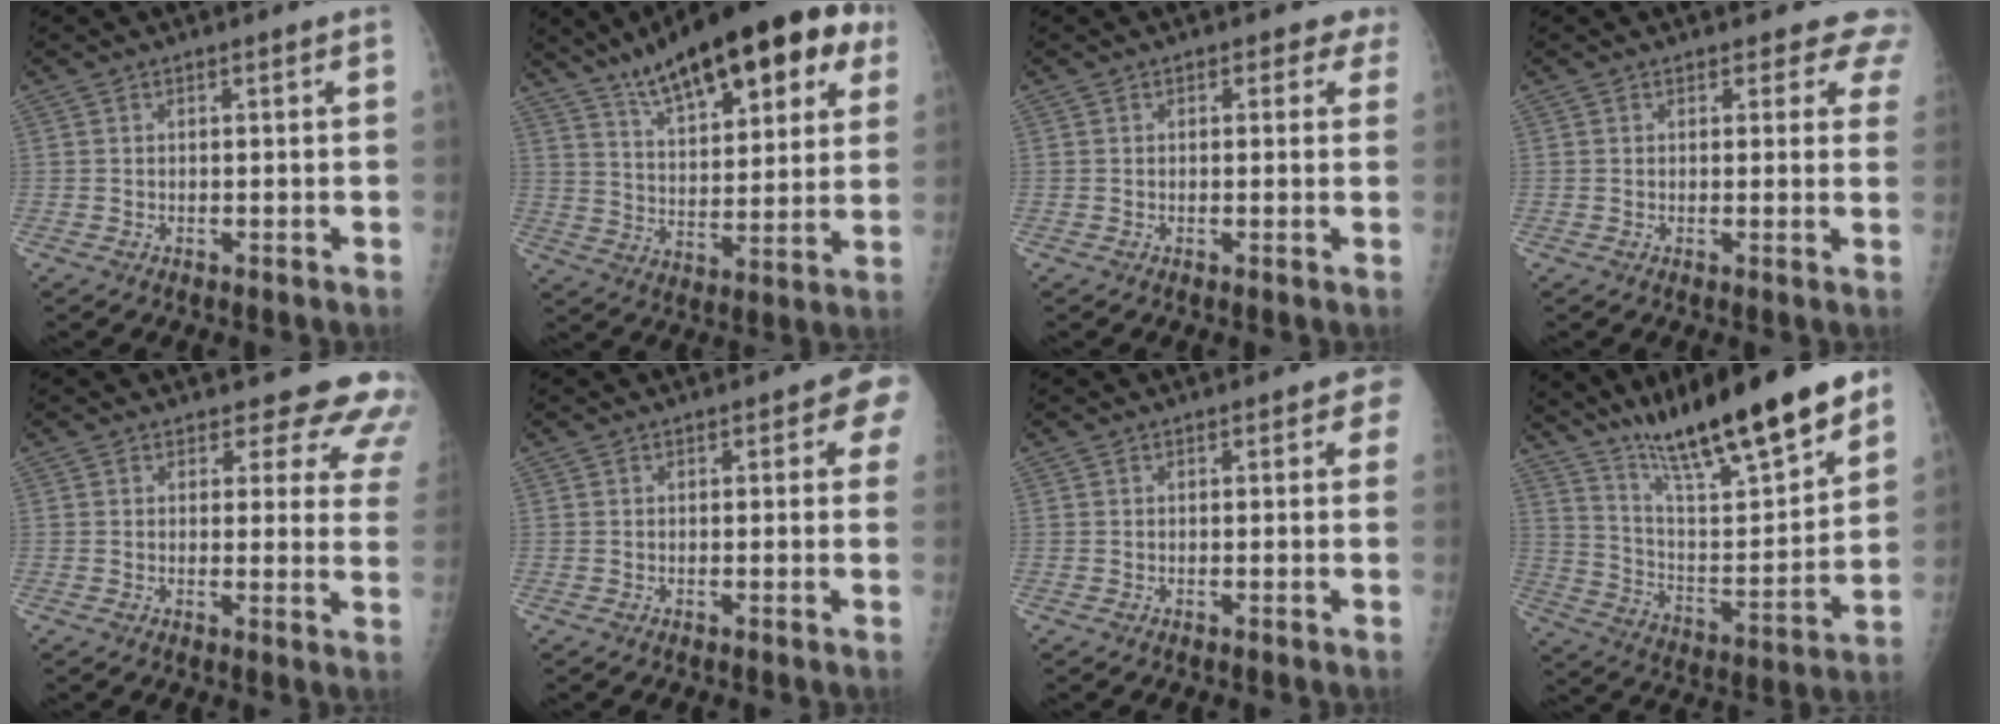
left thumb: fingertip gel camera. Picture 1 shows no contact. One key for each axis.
{"total": 23.0, "fx": 13.0, "fy": 8.2, "fz": 17.1, "tx": -0.224, "ty": -0.024, "tz": 0.201}
{"total": 2.5, "fx": 1.5, "fy": 1.8, "fz": 0.9, "tx": 0.021, "ty": -0.003, "tz": 0.007}
{"total": 5.1, "fx": 4.4, "fy": 2.5, "fz": 0.4, "tx": 0.042, "ty": -0.019, "tz": 0.026}
{"total": 11.4, "fx": 10.2, "fy": 4.6, "fz": 2.3, "tx": 0.030, "ty": -0.065, "tz": 0.086}
{"total": 3.6, "fx": 1.1, "fy": 1.9, "fz": 2.9, "tx": -0.002, "ty": 0.002, "tz": 0.003}
{"total": 1.7, "fx": 0.6, "fy": 1.1, "fz": 1.3, "tx": 0.010, "ty": 0.003, "tz": -0.002}
{"total": 24.7, "fx": 17.6, "fy": 4.7, "fz": 16.7, "tx": -0.249, "ty": -0.071, "tz": 0.300}